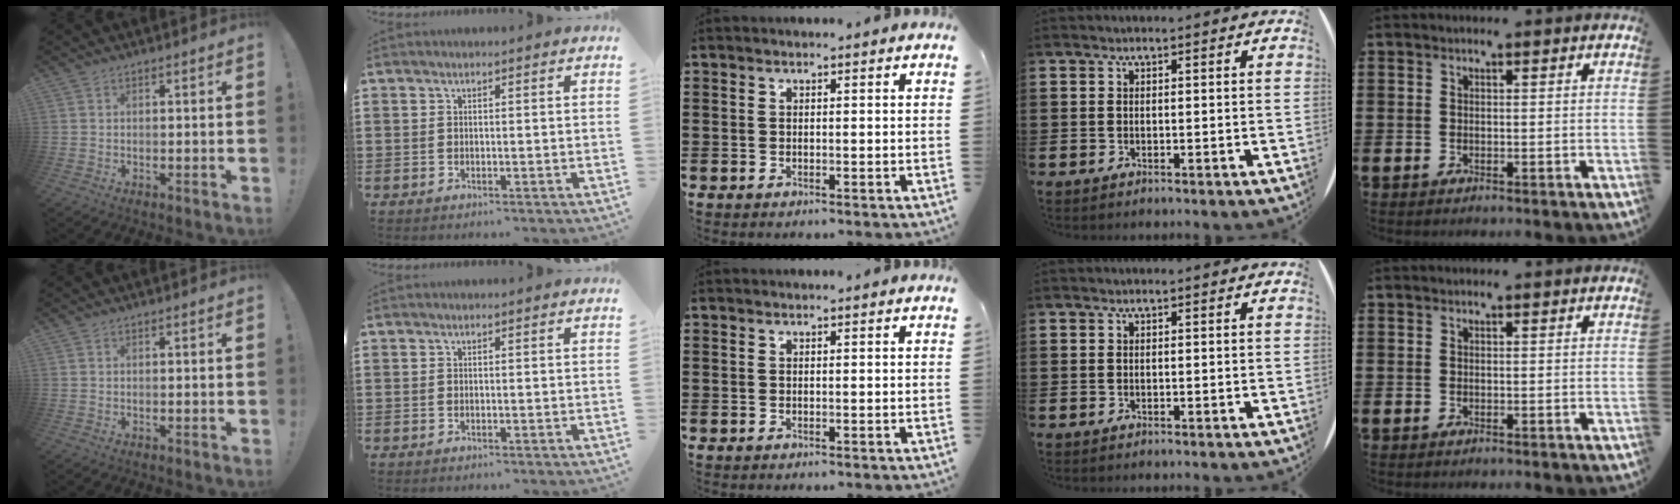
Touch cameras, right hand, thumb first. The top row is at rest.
{}